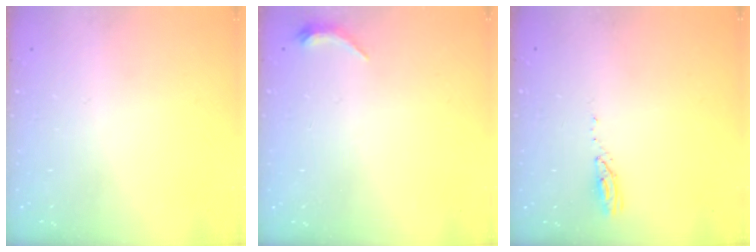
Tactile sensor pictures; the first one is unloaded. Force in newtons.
{"total": 4.8, "press": 4.7, "slide": 0.9}
{"total": 3.0, "press": 2.9, "slide": 0.3}